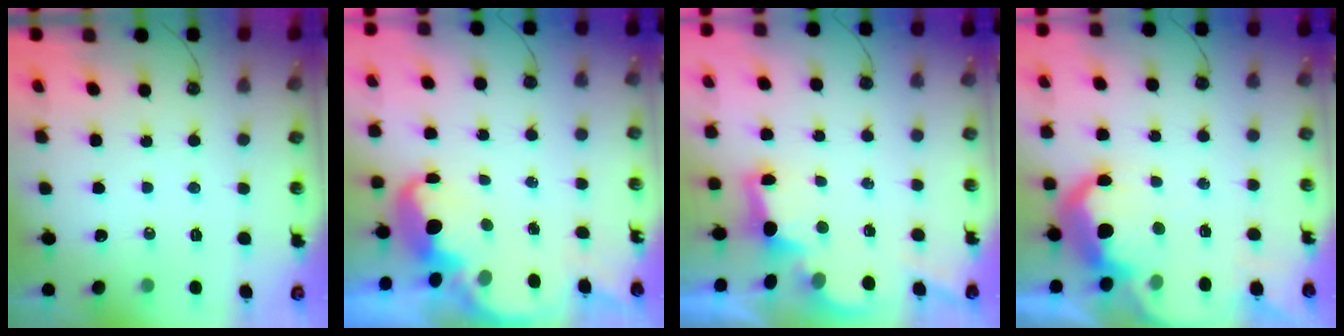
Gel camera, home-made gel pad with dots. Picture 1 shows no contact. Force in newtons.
{"total": 5.0, "press": 4.9, "slide": 0.6}
{"total": 2.7, "press": 2.6, "slide": 0.9}
{"total": 11.7, "press": 11.6, "slide": 0.7}